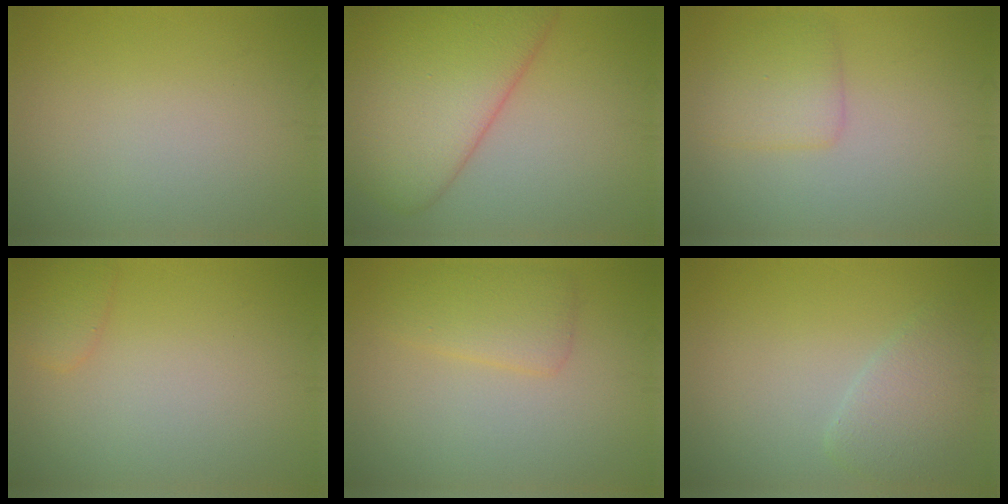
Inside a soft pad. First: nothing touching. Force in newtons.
{"total": 10.4, "press": 10.4, "slide": 0.2}
{"total": 2.8, "press": 2.8, "slide": 0.2}
{"total": 1.5, "press": 1.5, "slide": 0.2}
{"total": 3.0, "press": 3.0, "slide": 0.2}
{"total": 2.9, "press": 2.8, "slide": 0.4}